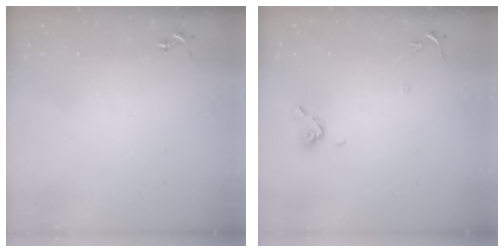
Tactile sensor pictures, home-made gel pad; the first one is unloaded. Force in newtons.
{"total": 7.2, "press": 6.8, "slide": 2.3}